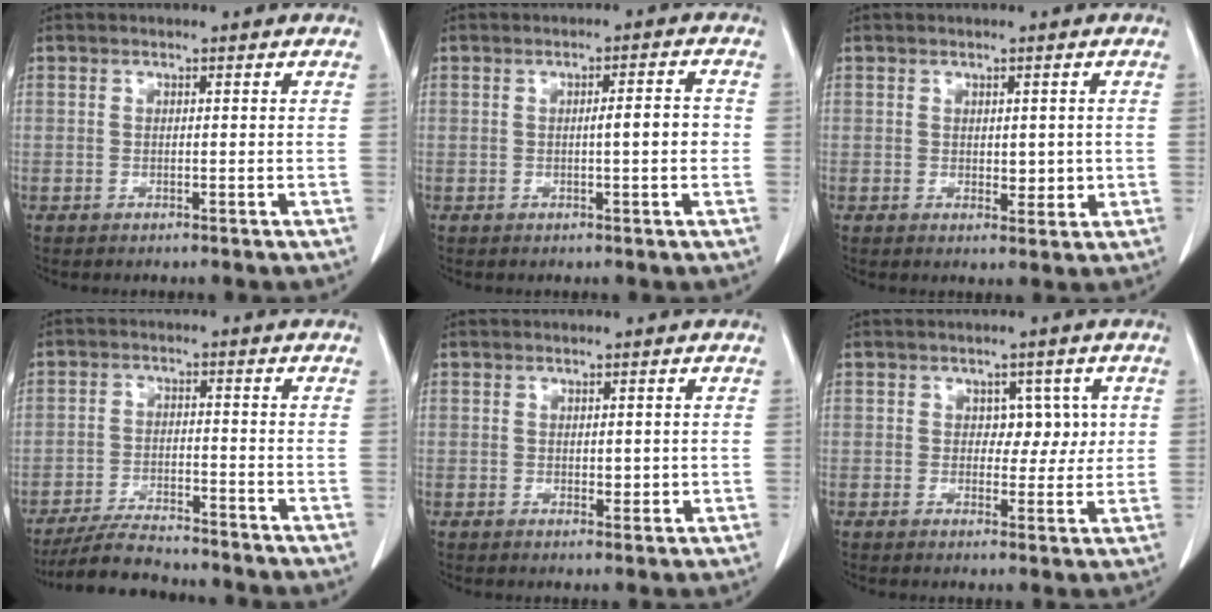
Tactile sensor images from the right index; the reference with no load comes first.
{"total": 3.6, "force": [-0.3, 0.4, 3.5], "torque": [-0.055, 0.005, -0.004]}
{"total": 2.7, "force": [0.1, 1.6, 2.2], "torque": [-0.022, -0.004, 0.009]}
{"total": 7.6, "force": [-7.1, 1.2, 2.4], "torque": [-0.042, -0.017, -0.124]}
{"total": 2.0, "force": [0.1, 1.2, 1.6], "torque": [-0.016, -0.004, 0.007]}
{"total": 4.0, "force": [0.8, 2.8, 2.7], "torque": [-0.024, 0.010, 0.014]}